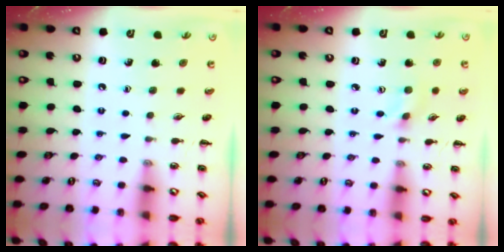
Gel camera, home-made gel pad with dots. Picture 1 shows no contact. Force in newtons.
{"total": 1.1, "press": 1.0, "slide": 0.5}